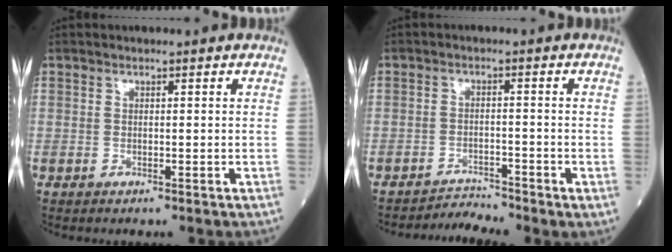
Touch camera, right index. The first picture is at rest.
{"total": 2.7, "force": [-2.5, -0.6, -0.8], "torque": [0.016, -0.008, -0.039]}